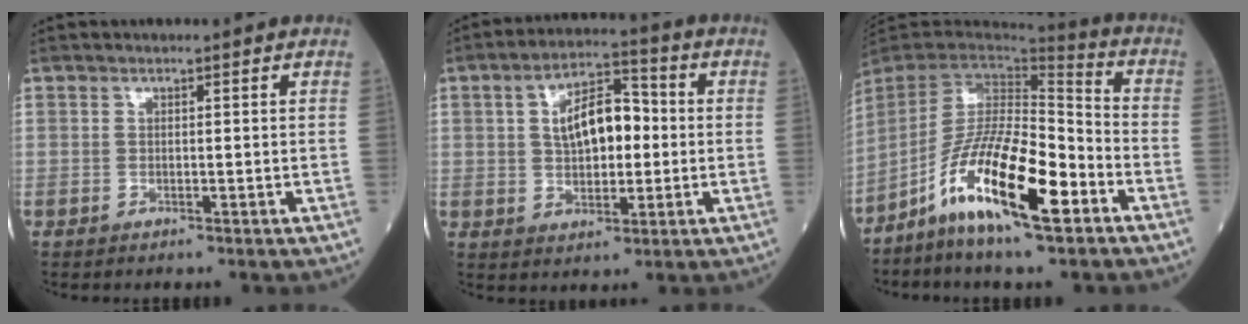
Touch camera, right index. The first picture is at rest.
{"total": 9.5, "force": [0.9, 4.6, 8.3], "torque": [-0.145, 0.022, 0.016]}
{"total": 15.9, "force": [-7.8, 3.0, 13.5], "torque": [-0.254, -0.010, -0.140]}